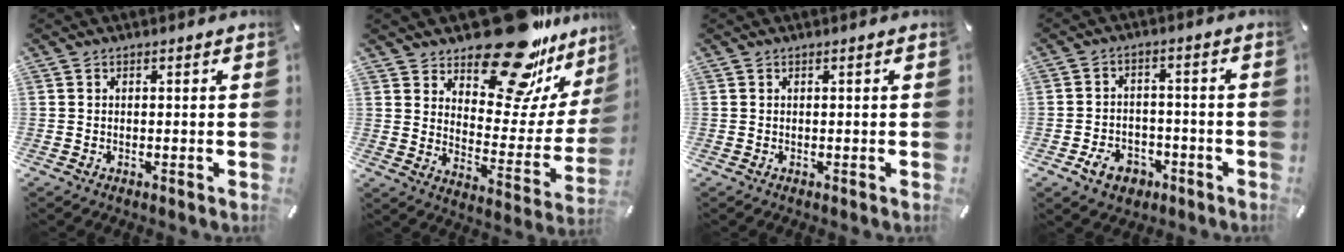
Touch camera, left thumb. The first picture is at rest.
{"total": 24.0, "force": [18.9, 9.5, 11.3], "torque": [-0.151, -0.135, 0.314]}
{"total": 0.0}
{"total": 7.4, "force": [-3.6, 5.7, 2.9], "torque": [-0.055, 0.022, -0.065]}